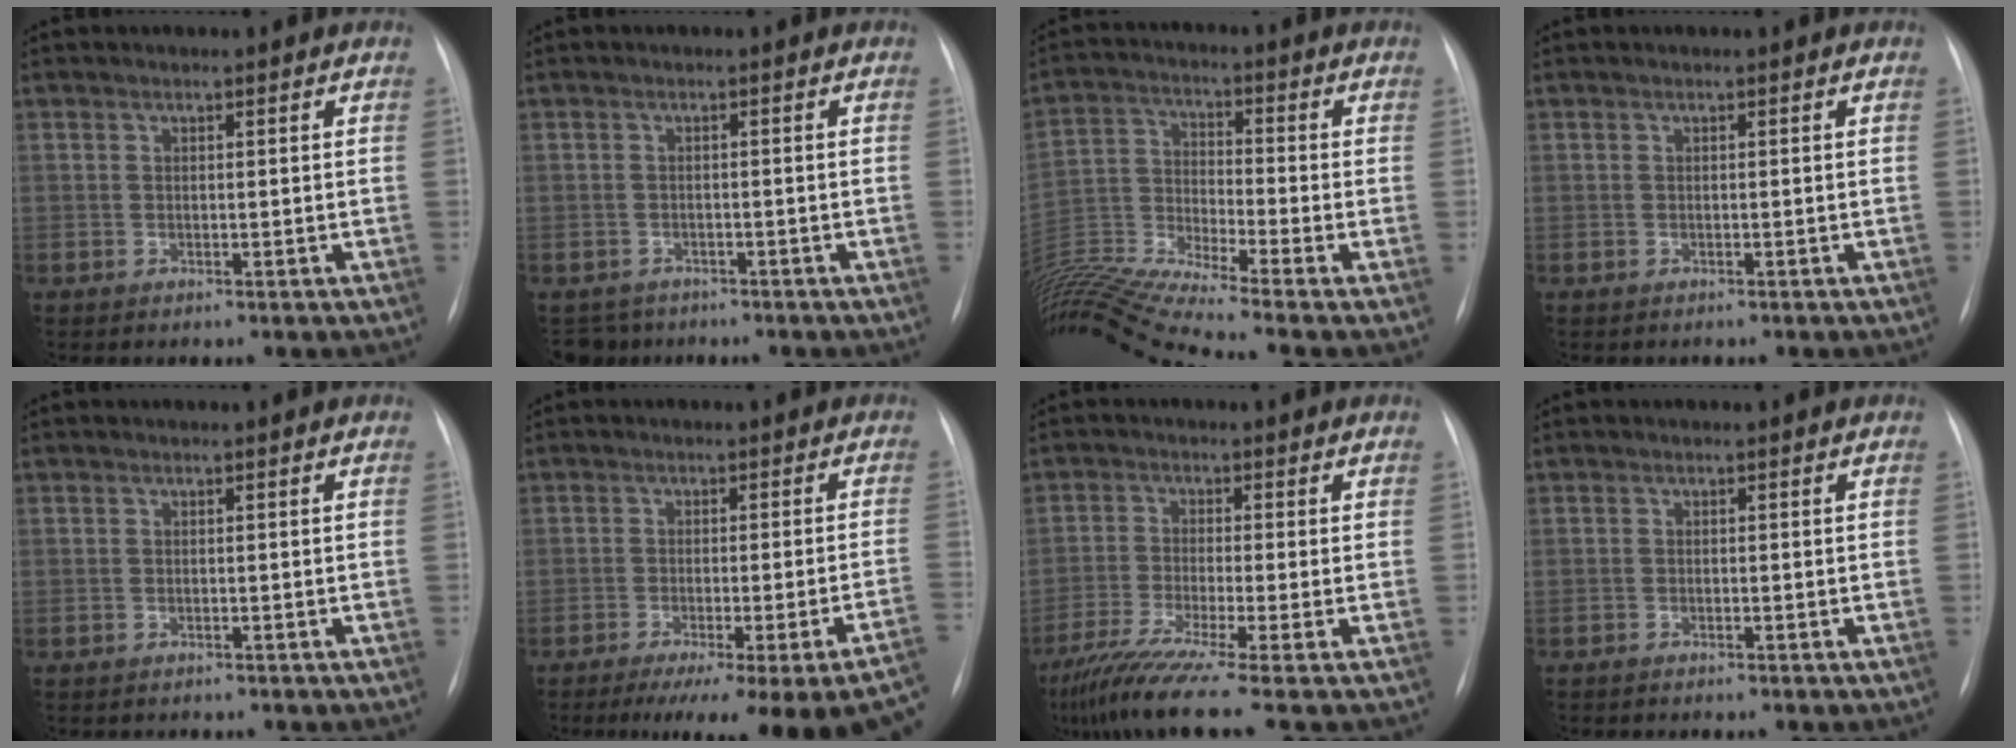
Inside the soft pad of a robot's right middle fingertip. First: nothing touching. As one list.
[{"total": 3.8, "force": [-3.1, 2.1, -0.4], "torque": [0.009, -0.001, -0.051]}, {"total": 14.7, "force": [-13.1, -2.3, 6.2], "torque": [-0.130, 0.002, -0.241]}, {"total": 0.0}, {"total": 1.0, "force": [-0.9, 0.4, 0.1], "torque": [-0.006, -0.001, -0.013]}, {"total": 19.2, "force": [-15.2, -0.7, 11.6], "torque": [-0.078, -0.030, -0.195]}, {"total": 10.0, "force": [-7.5, -1.7, 6.4], "torque": [-0.110, -0.038, -0.125]}, {"total": 1.0, "force": [-1.0, 0.2, 0.3], "torque": [-0.006, -0.001, -0.015]}]